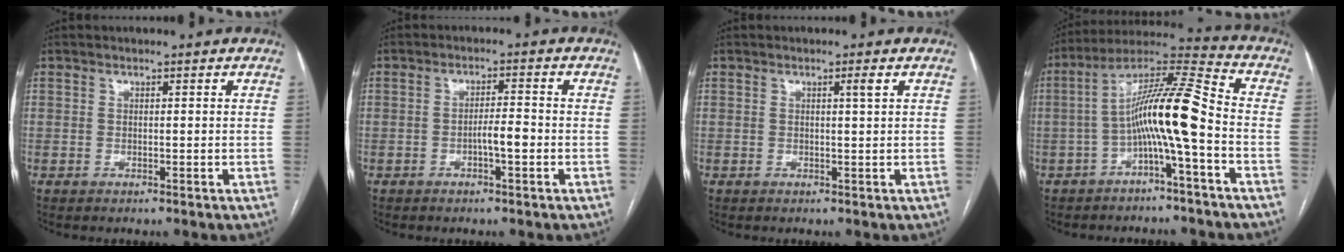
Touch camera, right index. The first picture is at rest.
{"total": 3.2, "force": [-1.1, 0.4, 3.0], "torque": [-0.047, 0.003, -0.019]}
{"total": 1.2, "force": [0.5, -0.3, 1.0], "torque": [-0.019, -0.001, 0.009]}
{"total": 12.0, "force": [-2.8, -0.1, 11.7], "torque": [-0.207, 0.030, -0.056]}